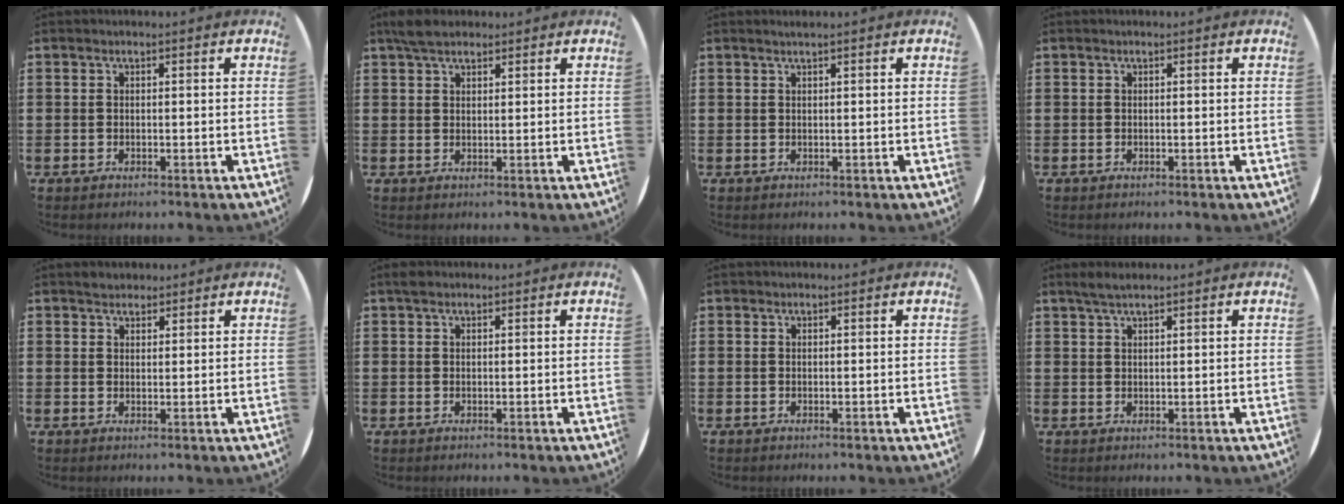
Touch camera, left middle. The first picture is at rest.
{"total": 3.3, "force": [2.7, 1.3, 1.3], "torque": [-0.024, 0.004, 0.049]}
{"total": 0.6, "force": [0.4, -0.2, 0.4], "torque": [-0.005, -0.001, 0.009]}
{"total": 0.0}
{"total": 1.7, "force": [1.6, 0.6, -0.1], "torque": [-0.001, 0.004, 0.032]}
{"total": 1.2, "force": [1.0, 0.6, 0.4], "torque": [-0.001, 0.001, 0.017]}
{"total": 0.0}
{"total": 1.9, "force": [1.6, 0.2, 1.0], "torque": [-0.022, 0.003, 0.029]}